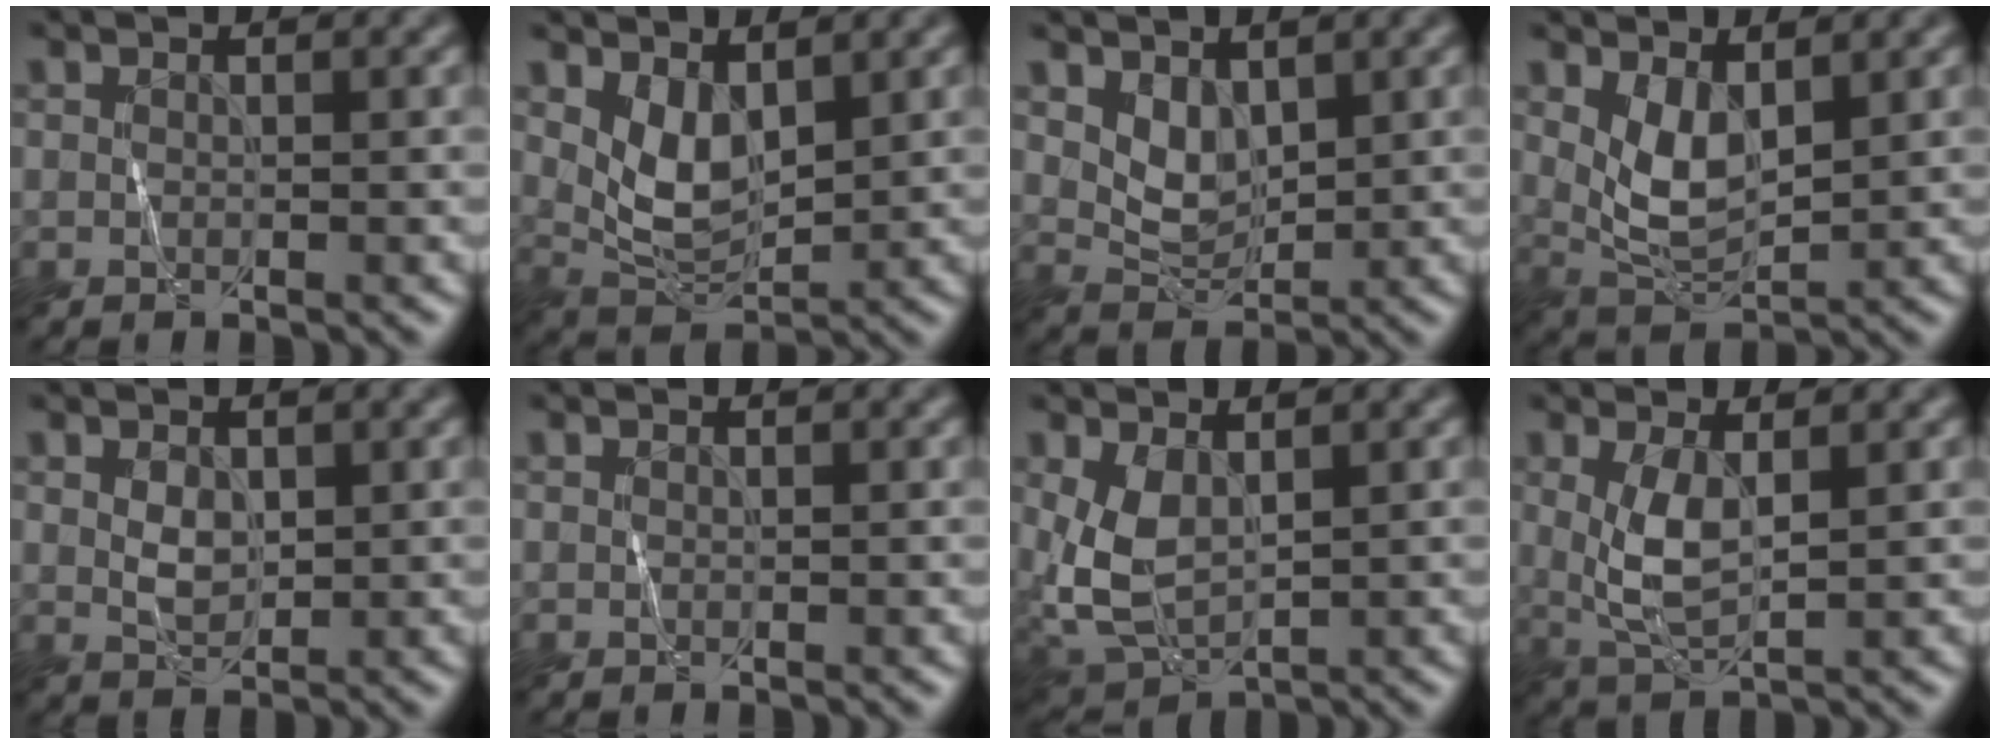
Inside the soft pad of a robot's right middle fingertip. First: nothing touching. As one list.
[{"total": 3.6, "force": [1.7, 1.9, 2.6], "torque": [-0.062, -0.009, 0.039]}, {"total": 2.3, "force": [1.4, 1.4, 1.2], "torque": [-0.031, -0.007, 0.035]}, {"total": 3.8, "force": [1.5, 1.8, 3.0], "torque": [-0.071, -0.008, 0.036]}, {"total": 1.5, "force": [0.5, 1.0, 0.9], "torque": [-0.026, -0.002, 0.017]}, {"total": 0.0}, {"total": 3.8, "force": [1.0, 2.2, 2.9], "torque": [-0.079, -0.004, 0.025]}, {"total": 3.4, "force": [0.7, 1.2, 3.1], "torque": [-0.075, -0.002, 0.021]}]